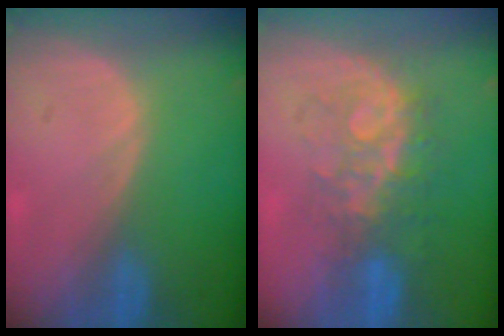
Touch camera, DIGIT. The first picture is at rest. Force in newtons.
{"total": 7.7, "press": 7.4, "slide": 2.1}